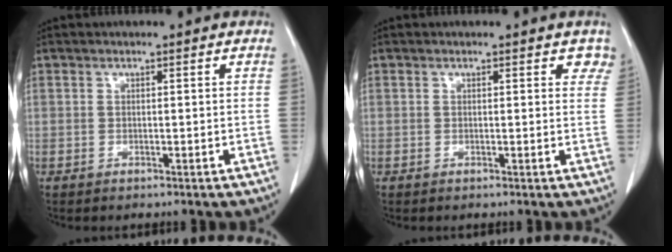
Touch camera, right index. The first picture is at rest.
{"total": 2.6, "force": [2.0, 1.3, 0.9], "torque": [0.011, -0.003, 0.004]}